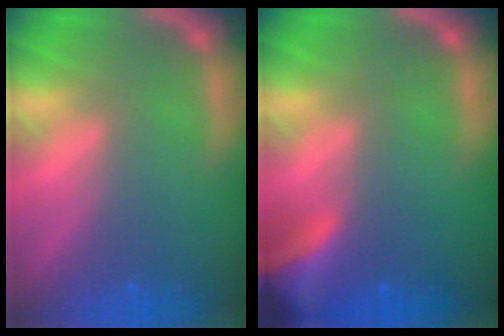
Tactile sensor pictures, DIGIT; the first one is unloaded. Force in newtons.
{"total": 5.9}